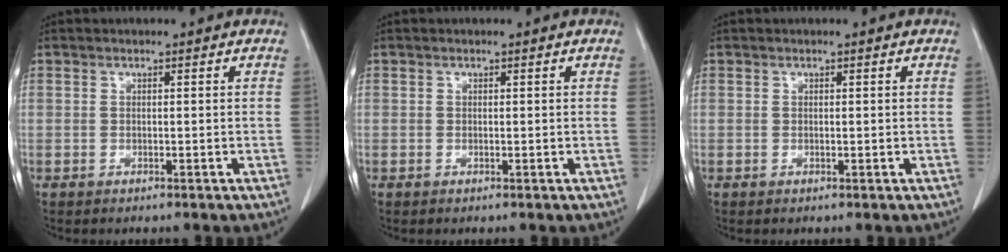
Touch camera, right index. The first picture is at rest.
{"total": 0.0}
{"total": 0.0}